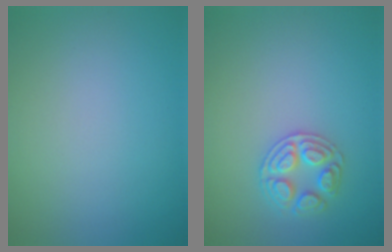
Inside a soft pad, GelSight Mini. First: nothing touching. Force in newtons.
{"total": 2.6, "press": 2.6, "slide": 0.2}